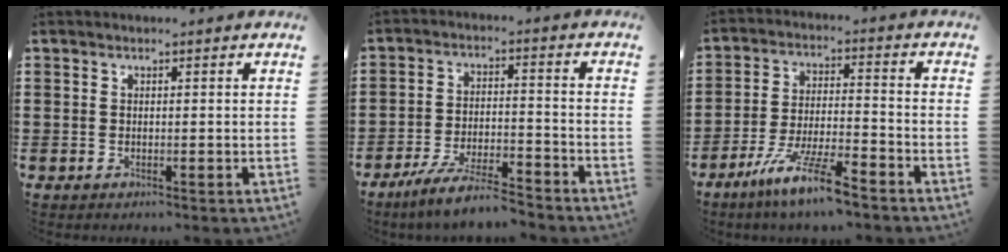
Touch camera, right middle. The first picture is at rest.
{"total": 6.7, "force": [-6.0, 0.3, 3.0], "torque": [-0.066, -0.006, -0.116]}
{"total": 9.0, "force": [-6.8, 0.6, 5.8], "torque": [-0.122, -0.007, -0.133]}